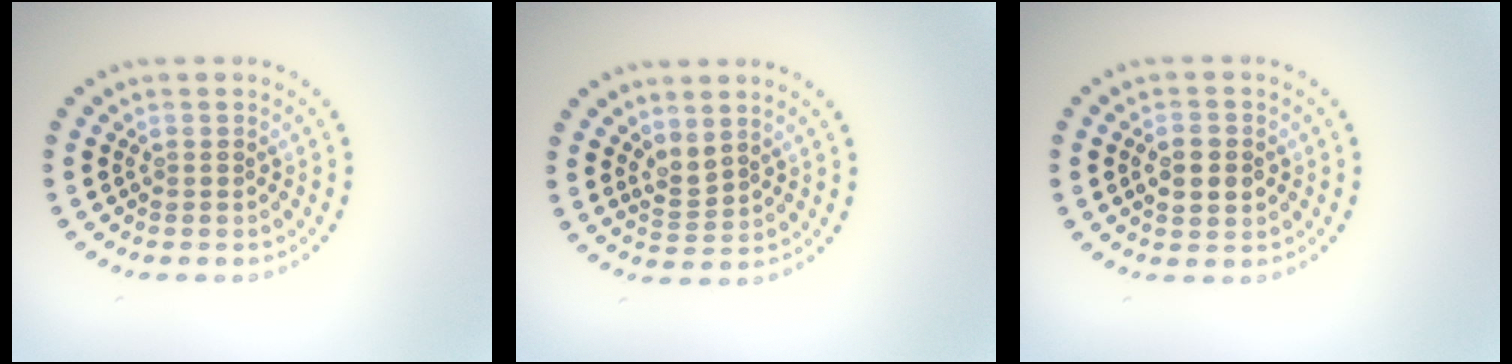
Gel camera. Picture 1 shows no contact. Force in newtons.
{"total": 1.8, "press": 1.4, "slide": 1.2}
{"total": 2.4, "press": 2.4, "slide": 0.1}